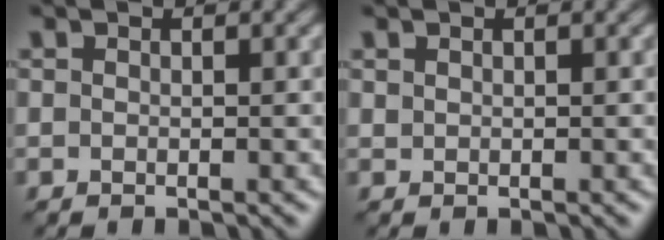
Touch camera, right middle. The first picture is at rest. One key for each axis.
{"total": 0.0}